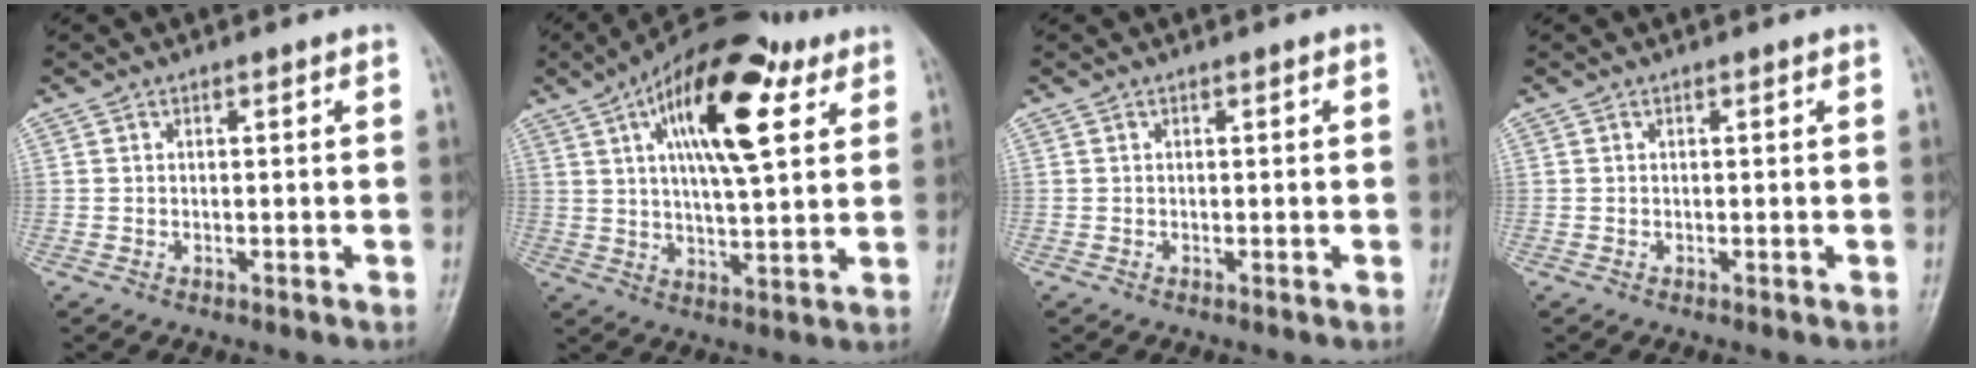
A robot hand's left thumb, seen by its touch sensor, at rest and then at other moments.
{"total": 20.1, "force": [8.4, 7.6, 16.6], "torque": [-0.244, -0.011, 0.129]}
{"total": 0.0}
{"total": 0.0}